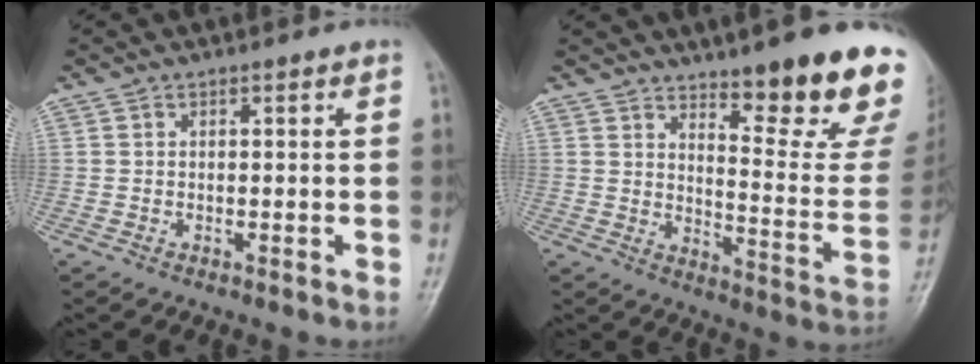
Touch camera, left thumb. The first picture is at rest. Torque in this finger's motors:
{"motor_torque": [1.02, 0.92, 1.48, -1.29, 0.08]}